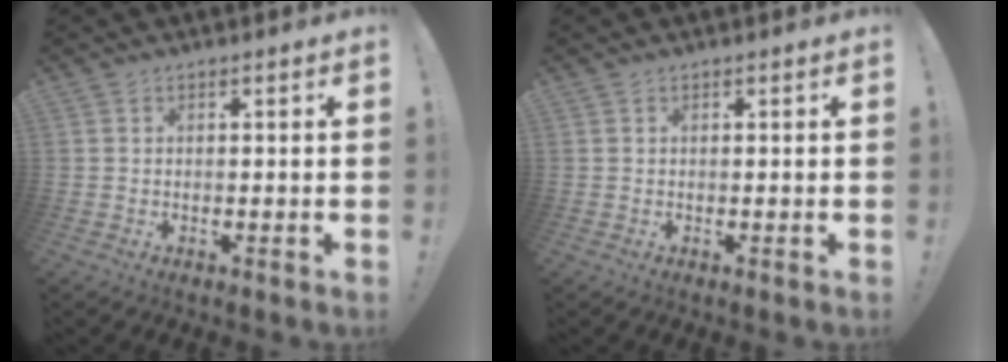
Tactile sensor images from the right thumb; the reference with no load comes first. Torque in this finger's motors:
{"motor_torque": [0.07, -0.01, 0.20, 0.12, -0.07]}